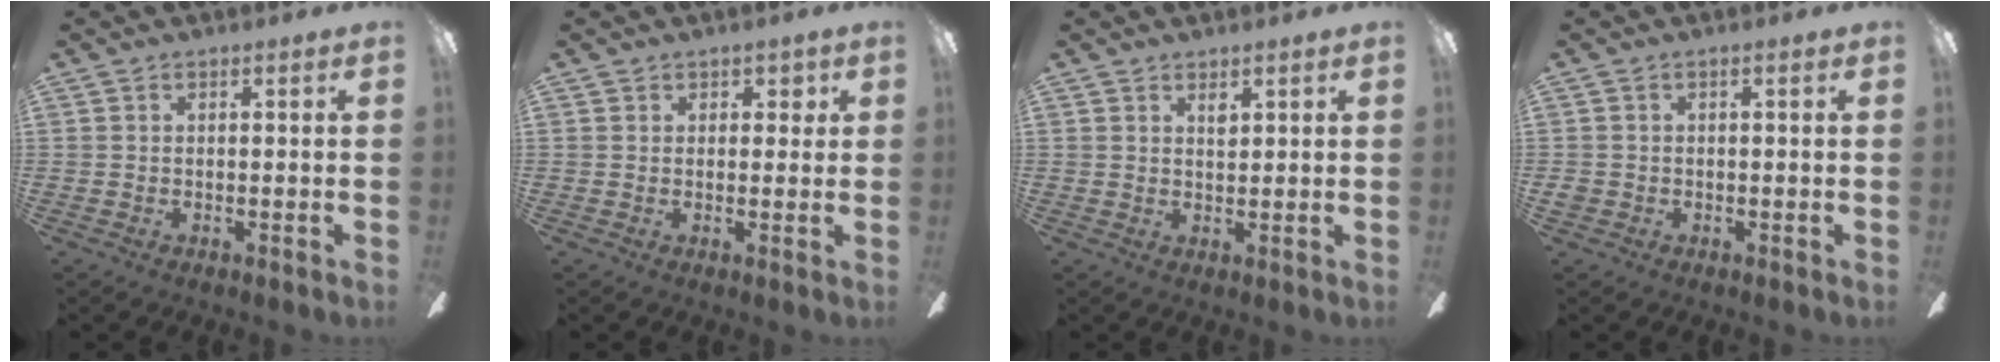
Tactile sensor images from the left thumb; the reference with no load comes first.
{"total": 2.3, "force": [1.3, 1.8, 0.6], "torque": [0.002, 0.000, 0.020]}
{"total": 2.0, "force": [1.6, 0.9, 0.9], "torque": [-0.011, -0.005, 0.029]}
{"total": 1.6, "force": [-0.5, 1.3, 0.7], "torque": [-0.011, 0.002, -0.009]}